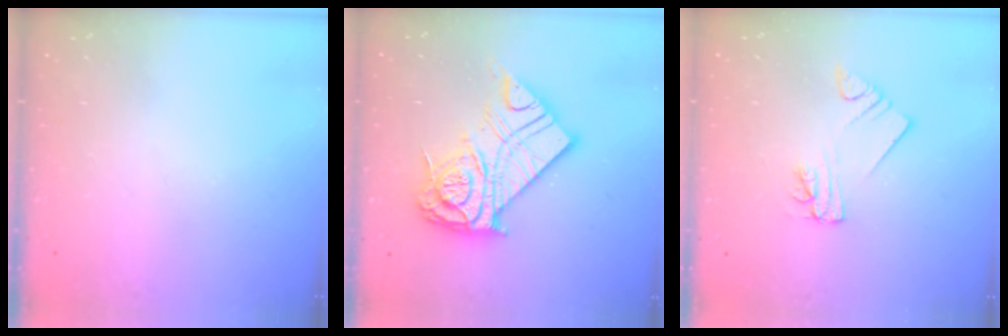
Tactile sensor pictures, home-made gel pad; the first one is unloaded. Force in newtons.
{"total": 20.3, "press": 20.1, "slide": 2.2}
{"total": 2.2, "press": 2.2, "slide": 0.1}